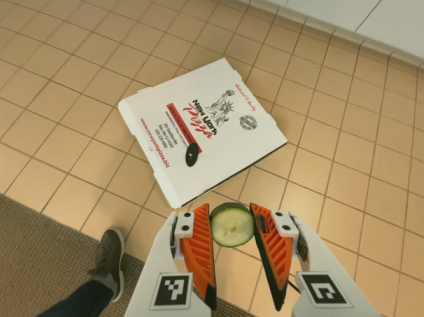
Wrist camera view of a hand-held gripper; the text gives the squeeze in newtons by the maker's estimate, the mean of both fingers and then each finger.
{"total": 7.4, "left": 7.1, "right": 7.8}